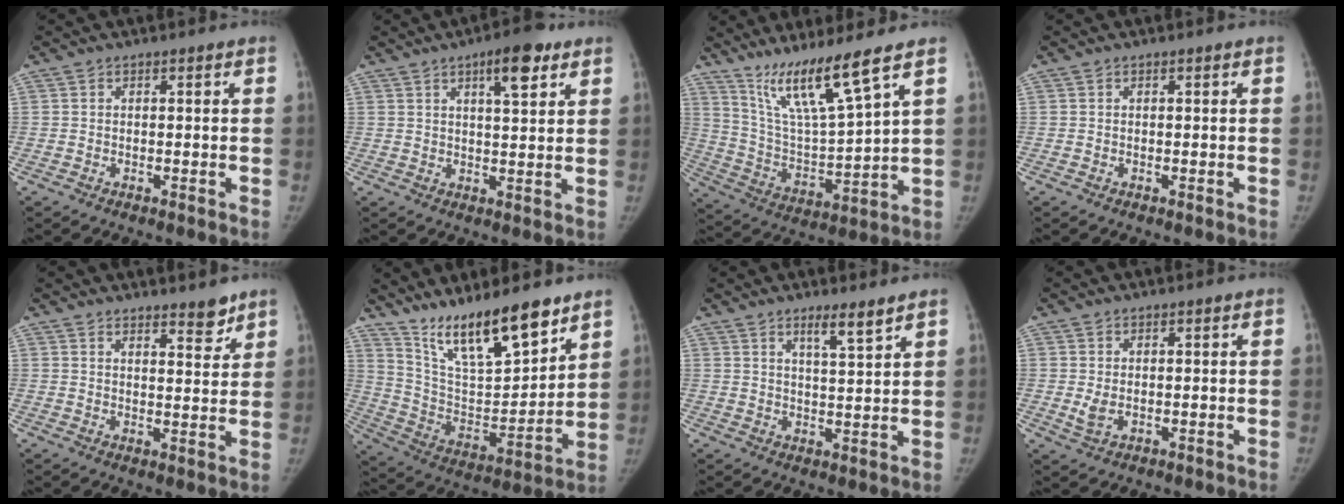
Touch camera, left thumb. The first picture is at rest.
{"total": 8.1, "force": [4.4, 2.5, 6.3], "torque": [-0.081, -0.018, 0.062]}
{"total": 13.8, "force": [9.7, 0.4, 9.8], "torque": [-0.174, -0.064, 0.196]}
{"total": 0.0}
{"total": 4.5, "force": [3.7, 1.3, 2.2], "torque": [-0.015, -0.031, 0.055]}
{"total": 18.3, "force": [13.6, 4.8, 11.3], "torque": [-0.157, -0.076, 0.252]}
{"total": 4.7, "force": [3.5, 0.2, 3.2], "torque": [-0.048, -0.032, 0.059]}
{"total": 2.5, "force": [-0.1, 1.5, 1.9], "torque": [-0.041, -0.007, 0.003]}